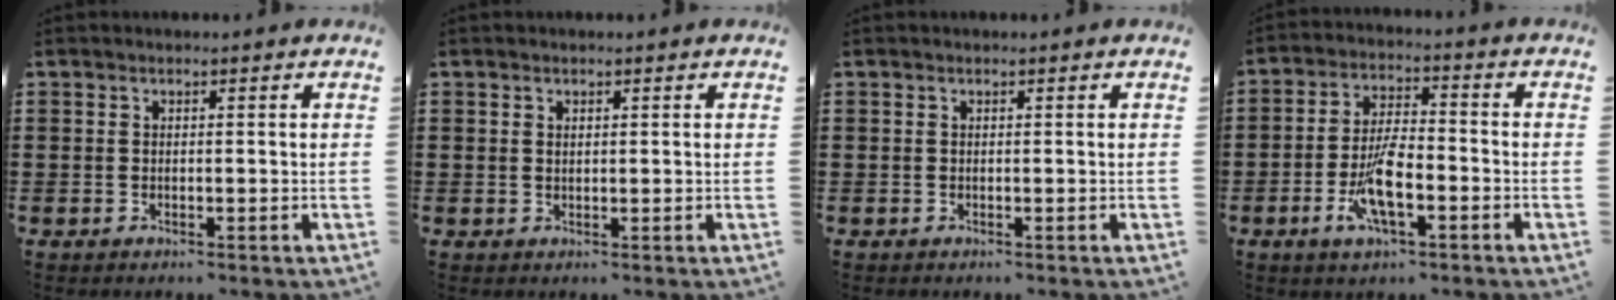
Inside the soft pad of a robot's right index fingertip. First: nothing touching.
{"total": 0.6, "force": [0.3, 0.4, 0.4], "torque": [-0.008, 0.002, 0.005]}
{"total": 0.0}
{"total": 8.3, "force": [-3.0, 2.8, 7.2], "torque": [-0.156, -0.008, -0.059]}